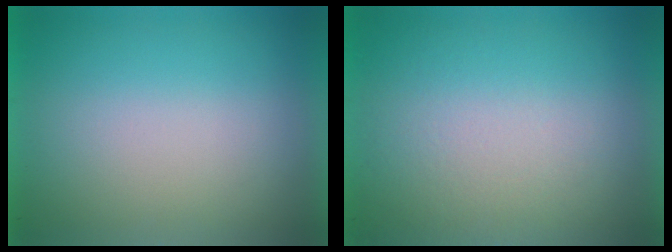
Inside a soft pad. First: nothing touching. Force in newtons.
{"total": 4.1}